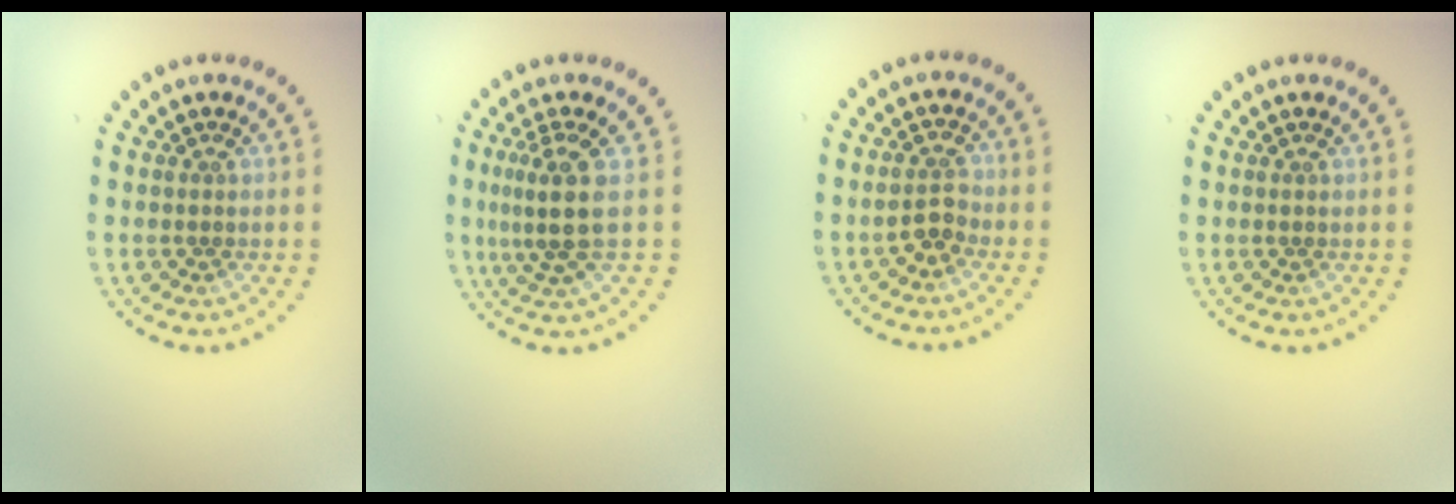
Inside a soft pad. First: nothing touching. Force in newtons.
{"total": 3.3, "press": 2.5, "slide": 2.2}
{"total": 2.1, "press": 2.1, "slide": 0.4}
{"total": 0.0}